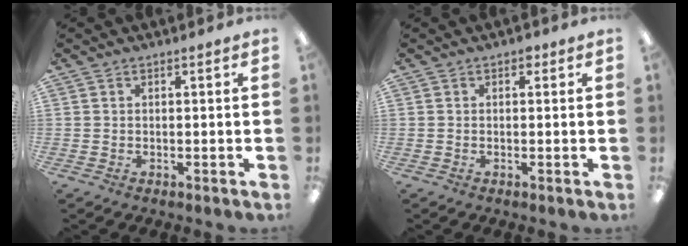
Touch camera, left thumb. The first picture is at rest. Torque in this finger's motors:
{"motor_torque": [-0.02, 0.05, 0.45, -0.12, 0.04]}